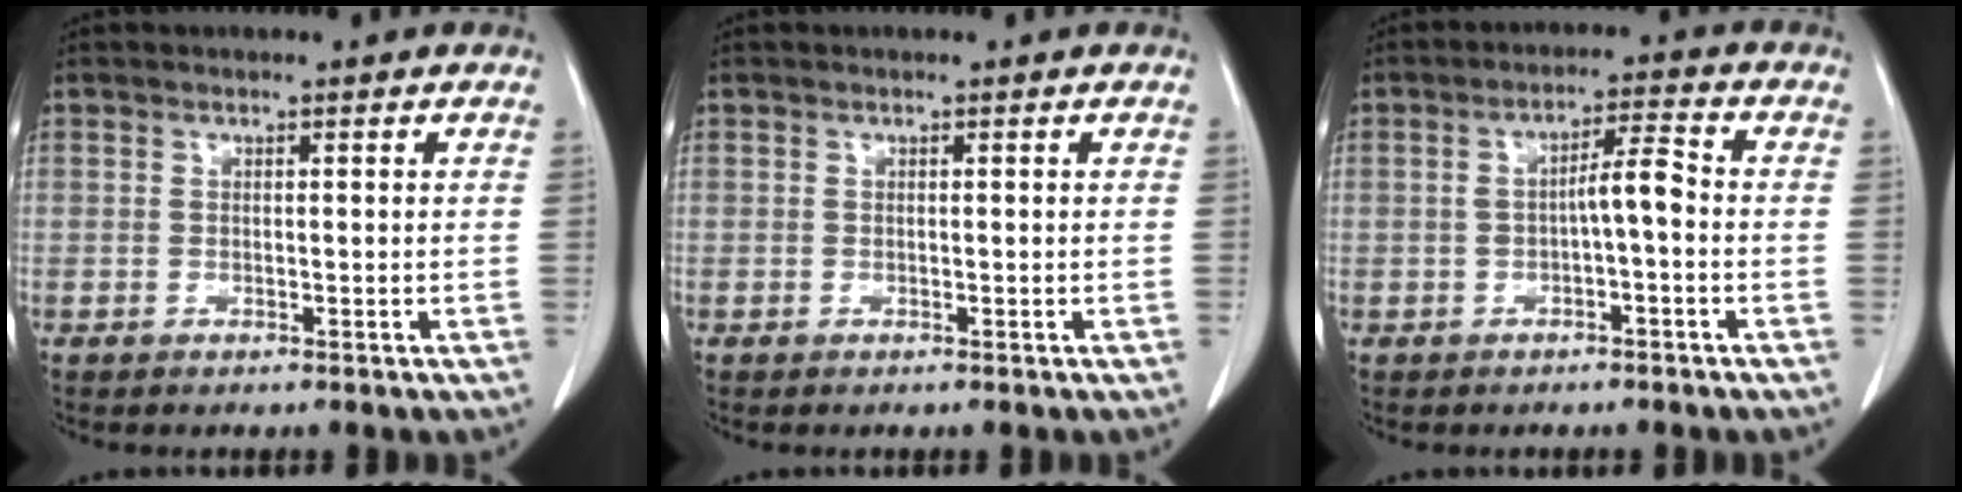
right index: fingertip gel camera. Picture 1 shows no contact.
{"total": 0.0}
{"total": 4.5, "force": [-0.6, 0.8, 4.4], "torque": [-0.071, 0.018, -0.003]}